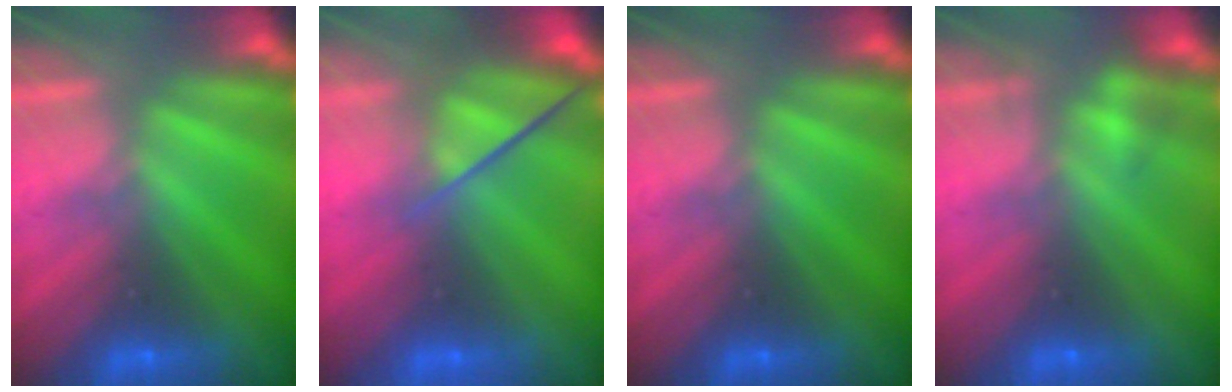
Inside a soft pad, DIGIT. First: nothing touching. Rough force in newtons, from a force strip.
{"total": 3.5}
{"total": 0.0}
{"total": 2.1}